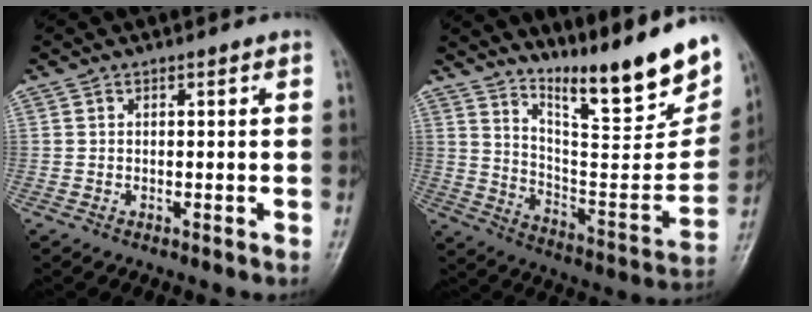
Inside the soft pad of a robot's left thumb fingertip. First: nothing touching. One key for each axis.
{"total": 21.9, "fx": 15.9, "fy": 3.5, "fz": 14.7, "tx": -0.194, "ty": -0.099, "tz": 0.260}